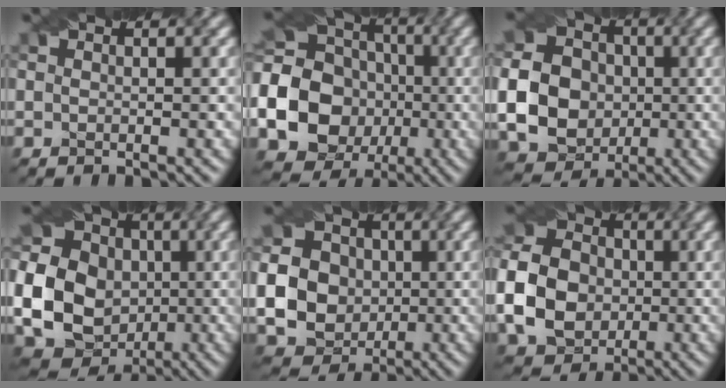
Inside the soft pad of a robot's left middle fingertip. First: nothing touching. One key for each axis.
{"total": 24.3, "fx": -4.4, "fy": 22.4, "fz": 8.3, "tx": -0.180, "ty": -0.016, "tz": -0.125}
{"total": 15.4, "fx": -1.3, "fy": 14.4, "fz": 5.3, "tx": -0.142, "ty": -0.006, "tz": -0.049}
{"total": 20.4, "fx": -2.0, "fy": 18.9, "fz": 7.3, "tx": -0.180, "ty": 0.001, "tz": -0.069}
{"total": 17.6, "fx": -1.0, "fy": 16.8, "fz": 5.3, "tx": -0.140, "ty": -0.014, "tz": -0.049}
{"total": 8.6, "fx": -1.4, "fy": 7.3, "fz": 4.5, "tx": -0.106, "ty": 0.006, "tz": -0.035}